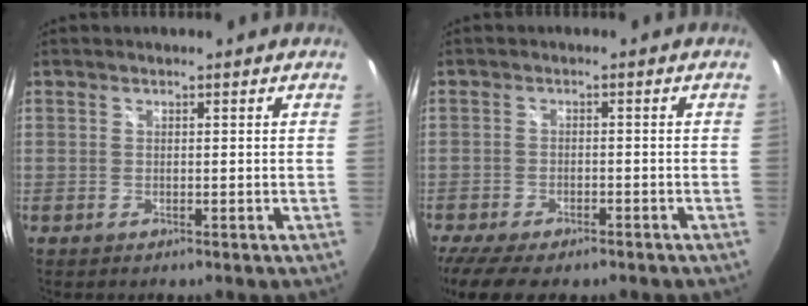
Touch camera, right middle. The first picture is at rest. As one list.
[{"total": 10.7, "force": [-8.3, 3.3, 5.9], "torque": [-0.137, -0.039, -0.138]}]